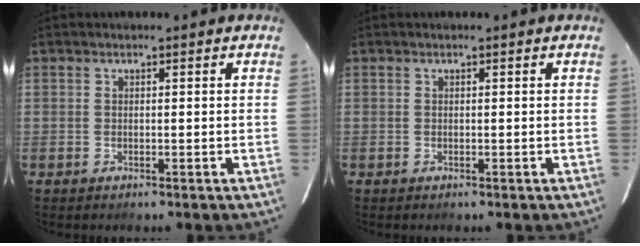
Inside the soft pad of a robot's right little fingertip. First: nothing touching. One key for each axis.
{"total": 0.0}